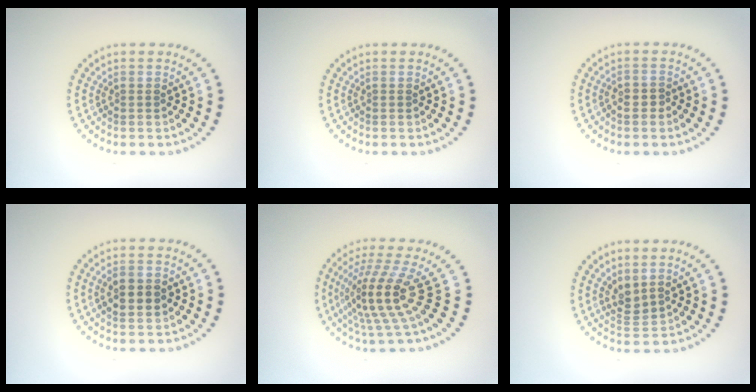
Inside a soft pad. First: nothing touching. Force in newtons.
{"total": 0.0}
{"total": 0.9, "press": 0.8, "slide": 0.4}
{"total": 2.4, "press": 2.4, "slide": 0.1}
{"total": 5.1, "press": 3.6, "slide": 3.6}
{"total": 1.9, "press": 1.6, "slide": 1.1}